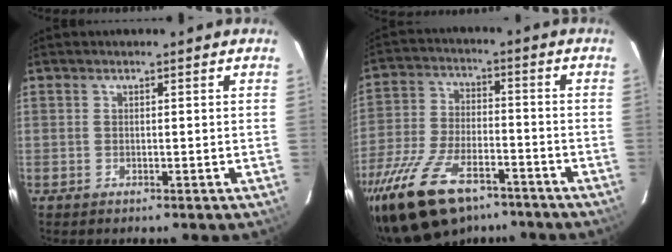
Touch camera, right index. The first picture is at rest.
{"total": 19.6, "force": [-13.8, 8.9, 10.8], "torque": [-0.229, -0.031, -0.236]}